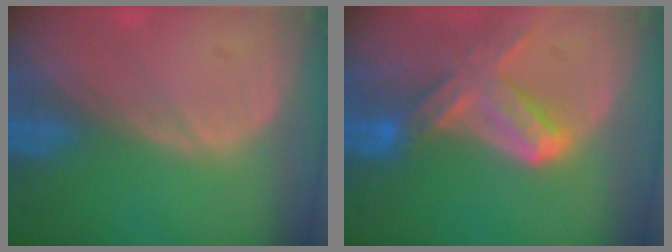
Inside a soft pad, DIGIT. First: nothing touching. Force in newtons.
{"total": 7.2, "press": 6.7, "slide": 2.8}